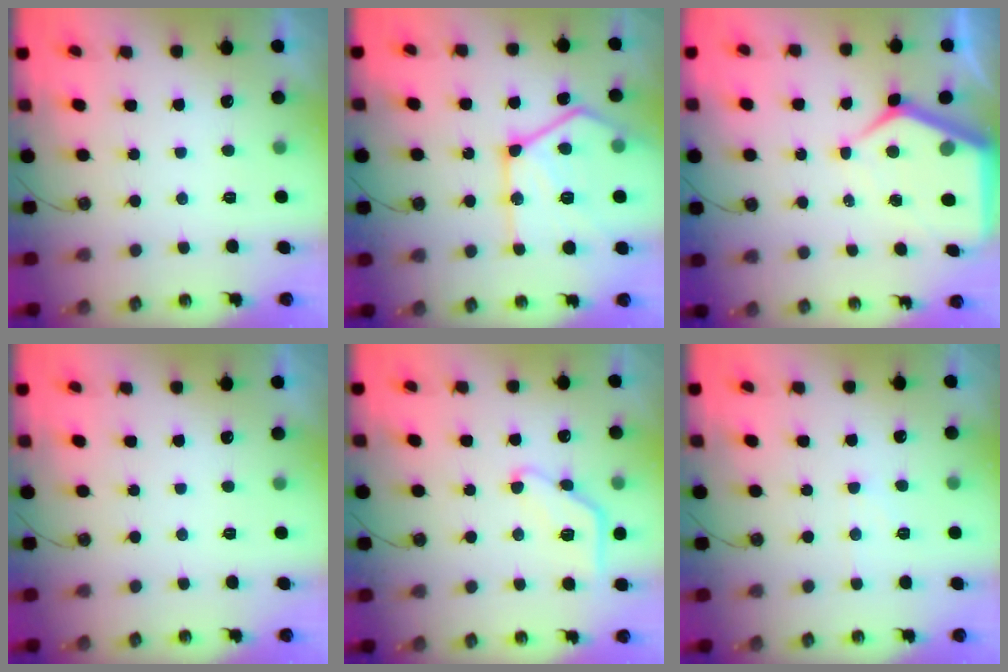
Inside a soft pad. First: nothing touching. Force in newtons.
{"total": 23.4, "press": 23.2, "slide": 2.5}
{"total": 9.8, "press": 9.8, "slide": 0.8}
{"total": 0.0}
{"total": 10.9, "press": 10.9, "slide": 0.4}
{"total": 7.2, "press": 7.2, "slide": 0.7}